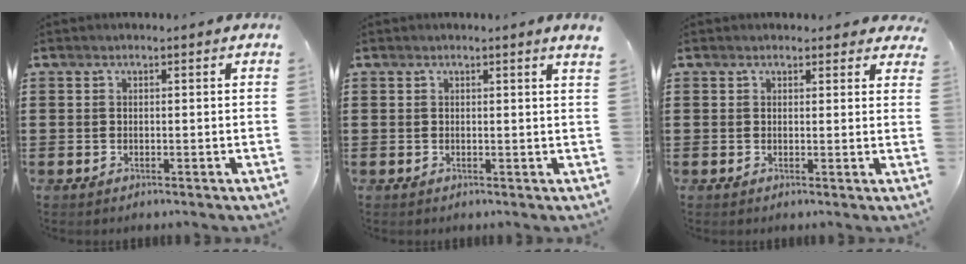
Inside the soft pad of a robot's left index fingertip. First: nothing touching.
{"total": 0.9, "force": [0.5, -0.5, 0.5], "torque": [-0.009, -0.006, 0.009]}
{"total": 1.5, "force": [1.3, 0.7, 0.1], "torque": [0.001, 0.002, 0.024]}